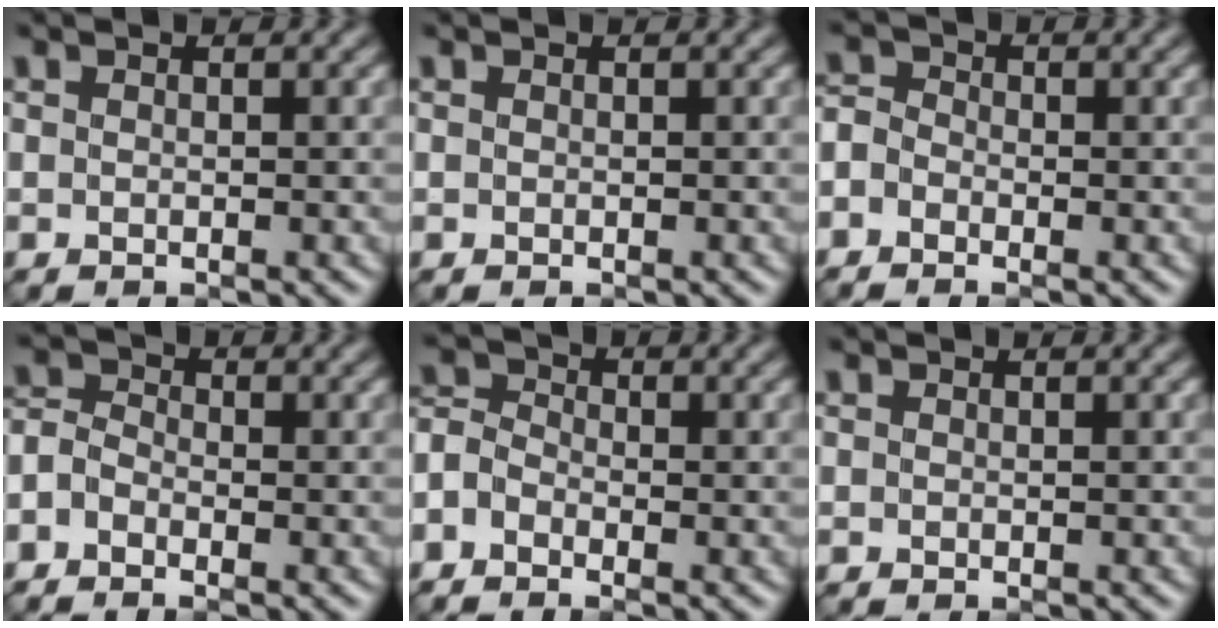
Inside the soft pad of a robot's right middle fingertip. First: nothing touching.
{"total": 0.0}
{"total": 2.0, "force": [-1.1, 1.4, 0.8], "torque": [-0.010, 0.004, -0.032]}
{"total": 2.3, "force": [-1.3, 1.5, 1.3], "torque": [-0.031, 0.007, -0.039]}
{"total": 2.8, "force": [-1.5, 1.9, 1.4], "torque": [-0.036, 0.006, -0.046]}
{"total": 0.0}